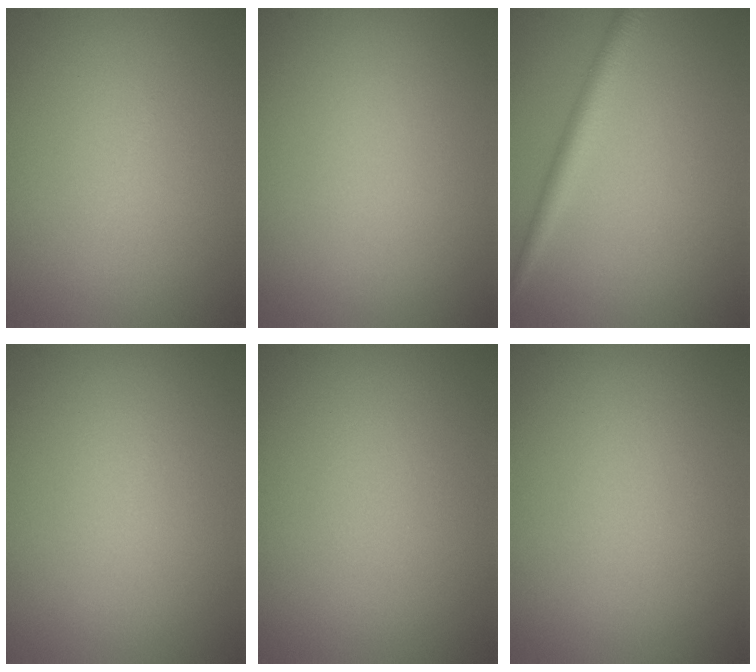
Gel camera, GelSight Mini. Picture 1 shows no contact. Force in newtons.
{"total": 0.0}
{"total": 2.5, "press": 2.5, "slide": 0.1}
{"total": 0.0}
{"total": 0.0}
{"total": 0.0}